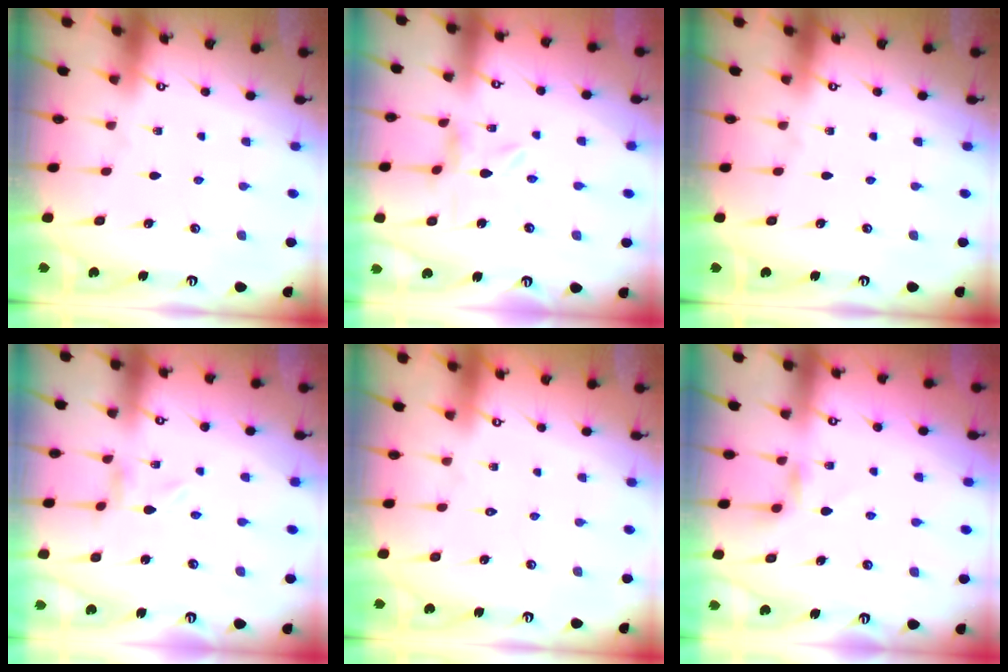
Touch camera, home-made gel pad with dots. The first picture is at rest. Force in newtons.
{"total": 1.6, "press": 1.6, "slide": 0.2}
{"total": 0.0}
{"total": 0.0}
{"total": 1.7, "press": 1.7, "slide": 0.1}
{"total": 4.1, "press": 4.1, "slide": 0.6}